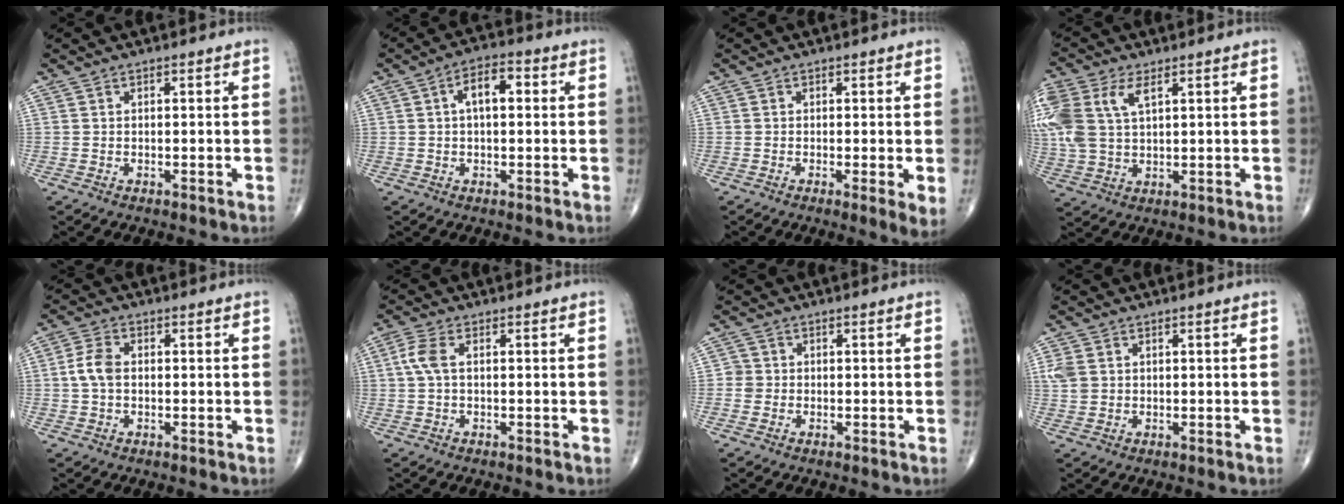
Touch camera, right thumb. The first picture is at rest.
{"total": 6.1, "force": [1.0, 3.1, 5.2], "torque": [-0.077, 0.018, 0.008]}
{"total": 3.1, "force": [-0.2, 0.5, 3.0], "torque": [-0.052, -0.013, -0.009]}
{"total": 14.8, "force": [5.1, 8.5, 11.0], "torque": [-0.282, 0.011, 0.100]}
{"total": 4.4, "force": [0.1, 2.8, 3.4], "torque": [-0.077, 0.011, -0.005]}
{"total": 3.9, "force": [0.6, 1.9, 3.3], "torque": [-0.095, 0.012, 0.008]}
{"total": 1.7, "force": [-0.2, 1.7, 0.1], "torque": [0.014, 0.008, -0.008]}
{"total": 3.6, "force": [0.9, 2.8, 2.1], "torque": [-0.046, 0.004, 0.022]}